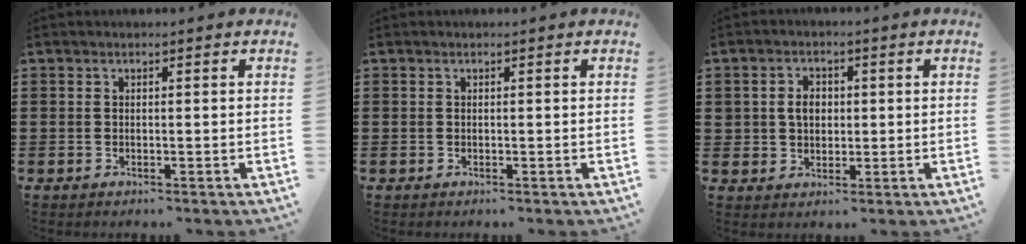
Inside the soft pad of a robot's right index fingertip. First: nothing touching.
{"total": 0.0}
{"total": 3.3, "force": [0.3, 2.8, 1.9], "torque": [-0.045, 0.012, 0.002]}